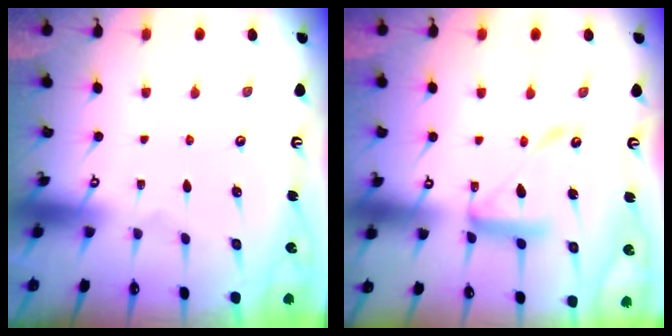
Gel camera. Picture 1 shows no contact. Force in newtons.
{"total": 15.9, "press": 15.8, "slide": 1.4}